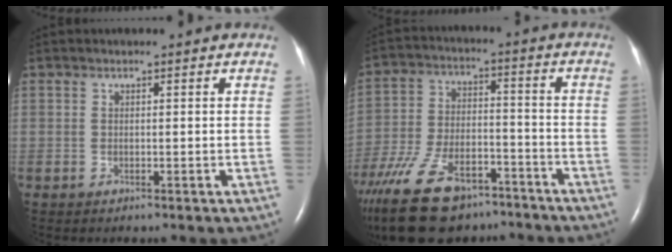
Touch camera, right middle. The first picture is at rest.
{"total": 18.1, "force": [-13.4, 8.0, 9.2], "torque": [-0.228, -0.013, -0.230]}